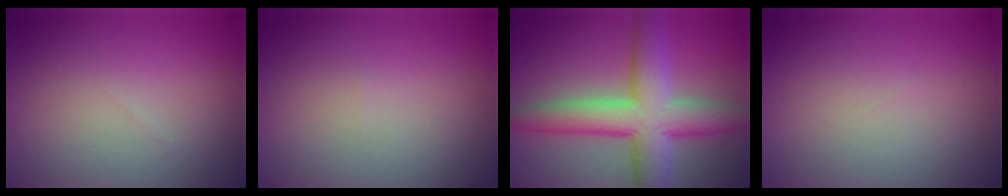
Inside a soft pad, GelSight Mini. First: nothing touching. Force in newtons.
{"total": 0.0}
{"total": 8.4, "press": 8.4, "slide": 0.4}
{"total": 0.0}